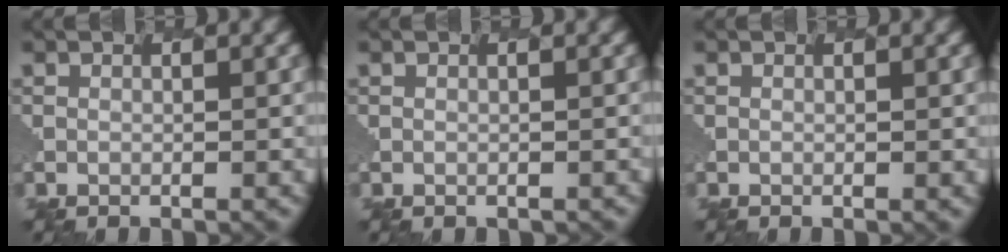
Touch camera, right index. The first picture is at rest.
{"total": 0.0}
{"total": 0.0}